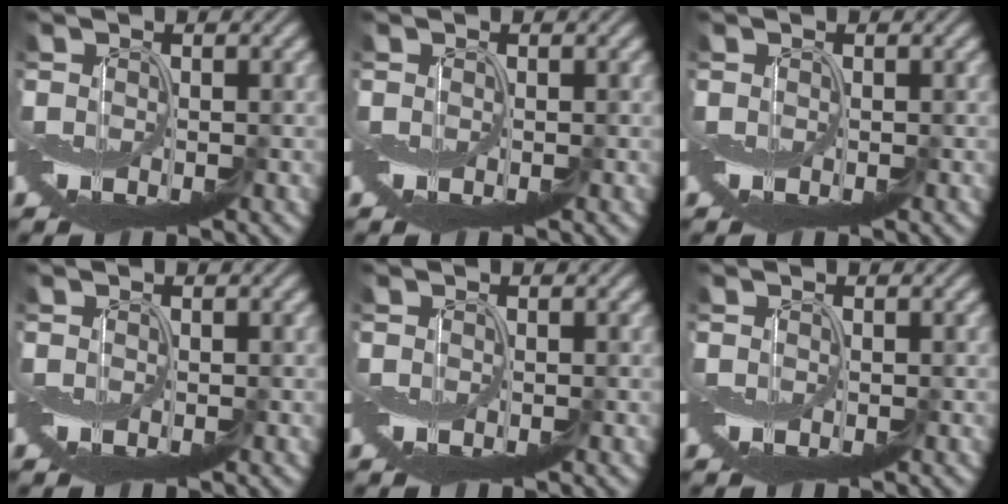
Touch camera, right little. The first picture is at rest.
{"total": 0.0}
{"total": 0.0}
{"total": 0.0}
{"total": 0.0}
{"total": 0.0}